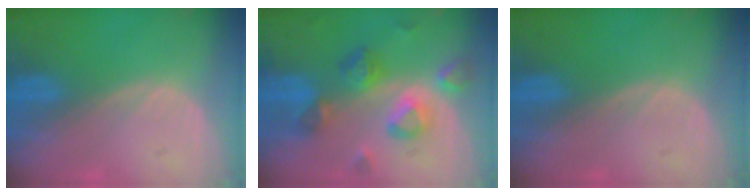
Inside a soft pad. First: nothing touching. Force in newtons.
{"total": 8.3, "press": 7.8, "slide": 2.8}
{"total": 0.0}